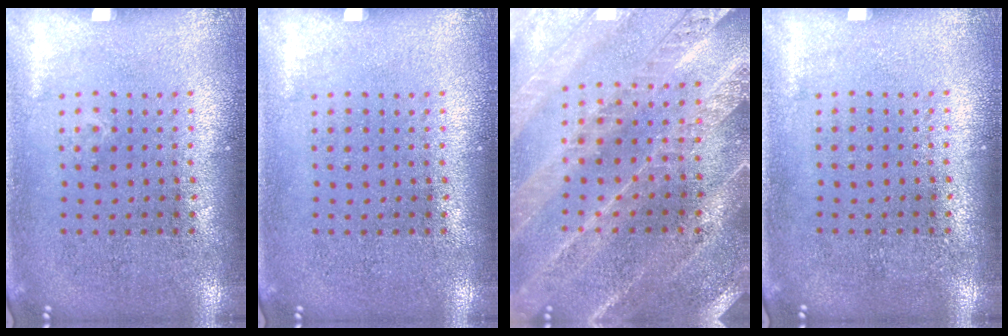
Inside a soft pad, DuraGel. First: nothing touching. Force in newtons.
{"total": 0.0}
{"total": 2.4, "press": 2.4, "slide": 0.3}
{"total": 0.0}